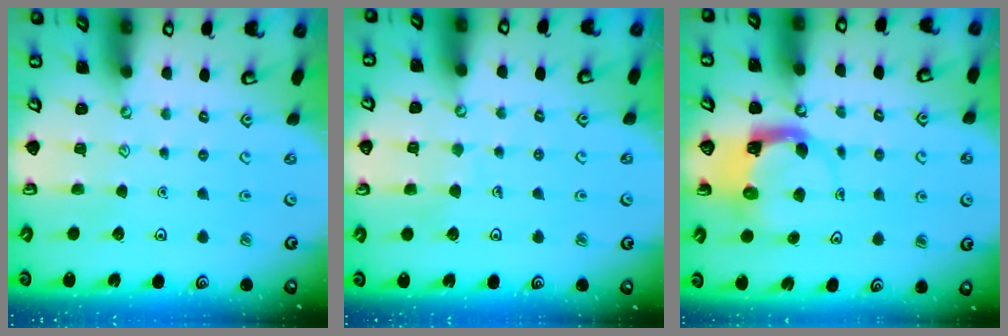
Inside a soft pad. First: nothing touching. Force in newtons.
{"total": 3.4, "press": 3.4, "slide": 0.1}
{"total": 3.9, "press": 3.9, "slide": 0.2}